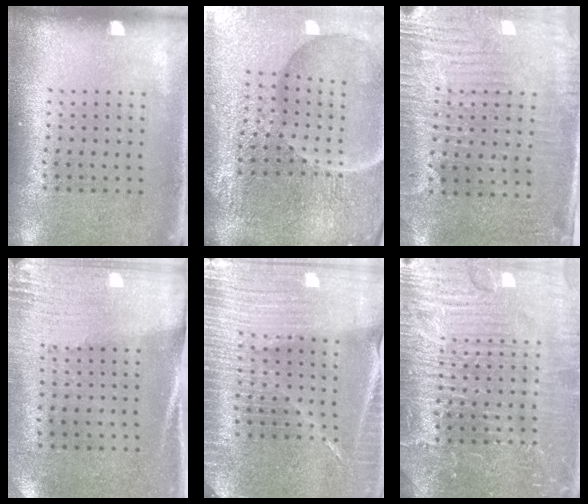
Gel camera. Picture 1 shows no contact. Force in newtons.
{"total": 7.2, "press": 6.3, "slide": 3.5}
{"total": 3.2, "press": 2.9, "slide": 1.3}
{"total": 2.7, "press": 2.4, "slide": 1.2}
{"total": 4.7, "press": 4.4, "slide": 1.8}
{"total": 7.5, "press": 7.4, "slide": 0.9}